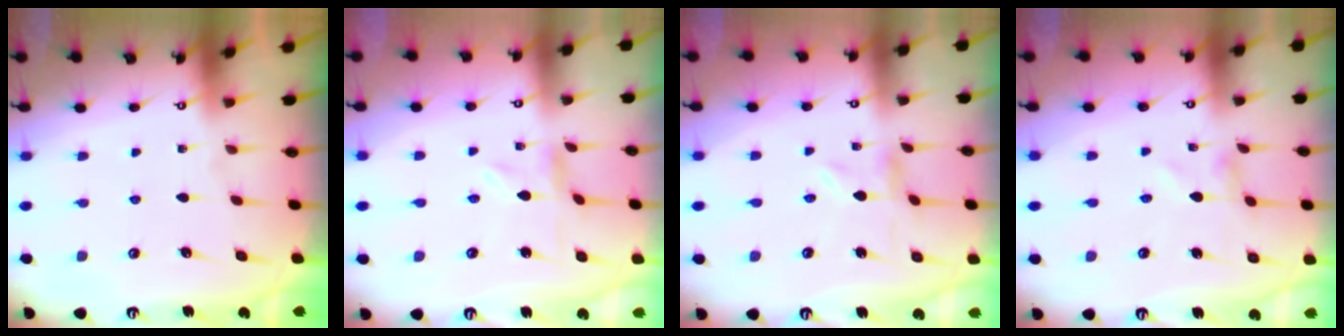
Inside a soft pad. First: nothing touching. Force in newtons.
{"total": 0.0}
{"total": 0.0}
{"total": 0.0}